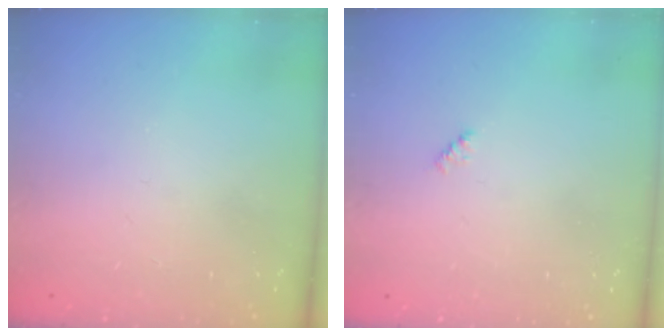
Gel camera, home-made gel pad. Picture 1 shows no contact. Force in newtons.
{"total": 2.4, "press": 2.4, "slide": 0.4}